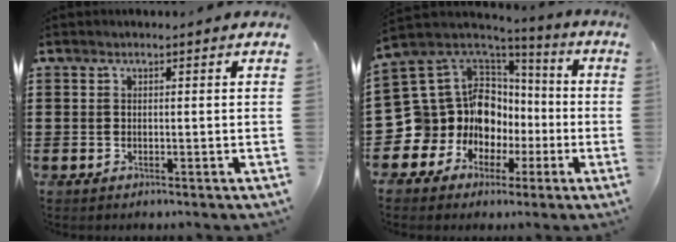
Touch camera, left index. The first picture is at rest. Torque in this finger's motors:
{"motor_torque": [1.51, 0.62, 0.83, 0.09]}